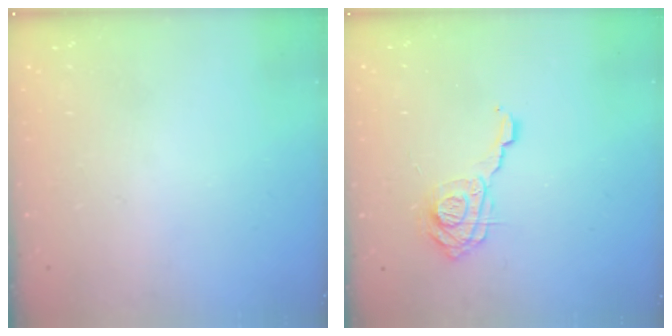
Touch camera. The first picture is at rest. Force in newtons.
{"total": 11.5, "press": 11.4, "slide": 1.1}